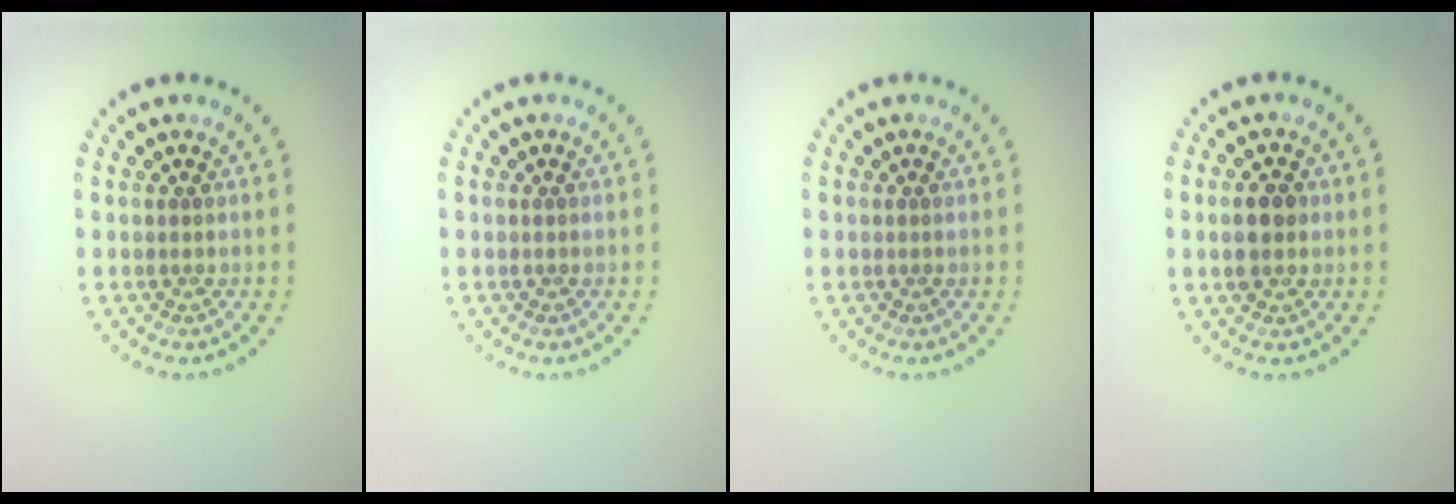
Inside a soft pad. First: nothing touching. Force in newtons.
{"total": 0.0}
{"total": 0.0}
{"total": 2.7, "press": 2.7, "slide": 0.2}